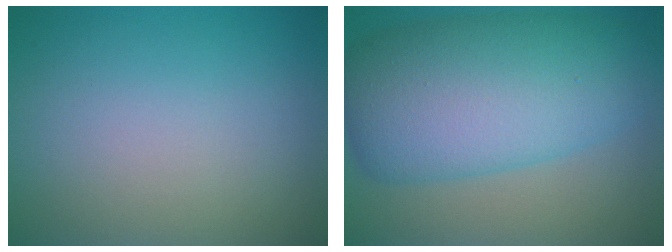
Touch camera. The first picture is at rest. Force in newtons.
{"total": 11.1, "press": 11.1, "slide": 0.3}